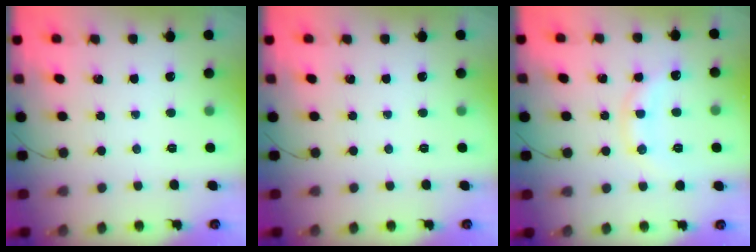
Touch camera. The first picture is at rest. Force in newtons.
{"total": 0.0}
{"total": 9.2, "press": 9.2, "slide": 0.3}